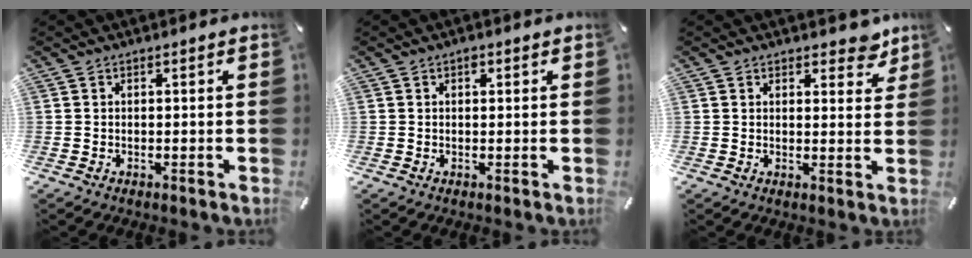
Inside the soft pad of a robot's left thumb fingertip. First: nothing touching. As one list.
[{"total": 1.0, "force": [0.4, 0.7, 0.5], "torque": [-0.011, 0.003, 0.007]}, {"total": 4.9, "force": [3.7, 2.8, 1.6], "torque": [0.006, -0.024, 0.058]}]